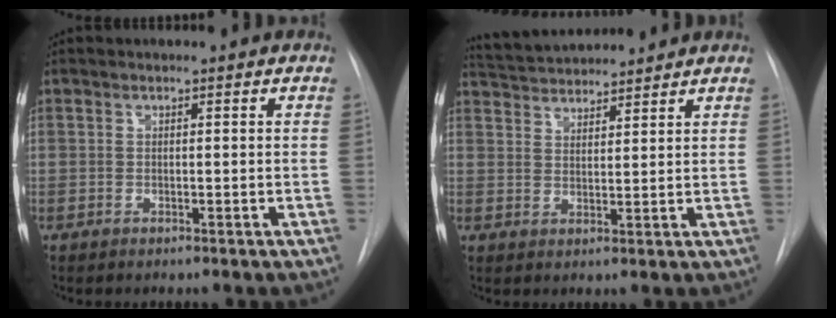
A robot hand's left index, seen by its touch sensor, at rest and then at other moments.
{"total": 8.9, "force": [8.6, 1.0, 2.0], "torque": [-0.042, 0.028, 0.141]}